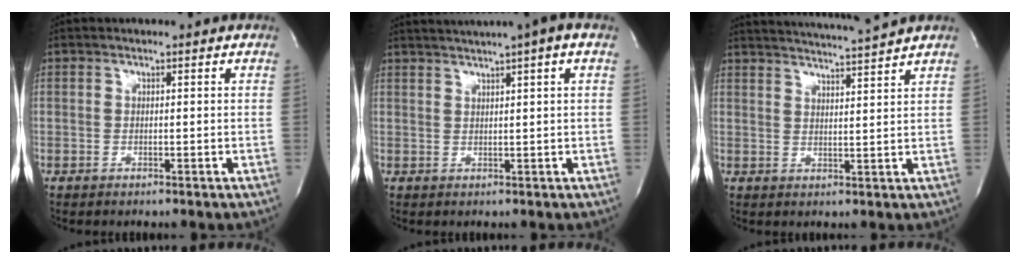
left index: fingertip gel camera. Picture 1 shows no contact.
{"total": 8.9, "force": [6.4, -0.5, 6.2], "torque": [-0.102, 0.030, 0.078]}
{"total": 10.2, "force": [9.6, -2.0, 3.0], "torque": [-0.054, -0.016, 0.136]}